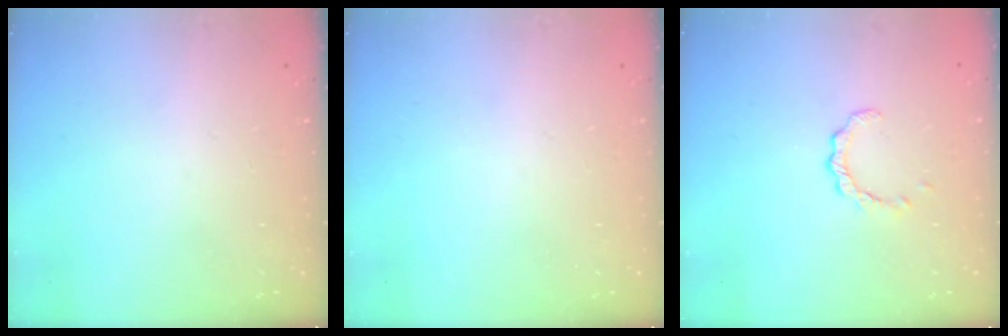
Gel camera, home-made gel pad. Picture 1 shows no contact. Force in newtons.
{"total": 0.0}
{"total": 2.6, "press": 2.5, "slide": 0.3}